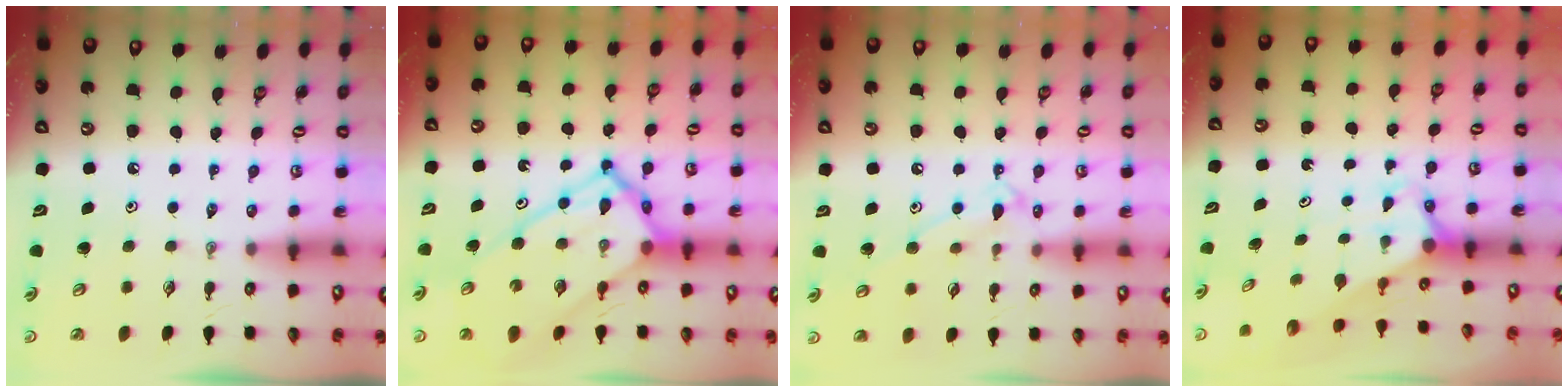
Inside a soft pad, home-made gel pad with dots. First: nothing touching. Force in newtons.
{"total": 18.3, "press": 18.2, "slide": 1.7}
{"total": 9.8, "press": 9.8, "slide": 0.7}
{"total": 2.7, "press": 2.7, "slide": 0.0}